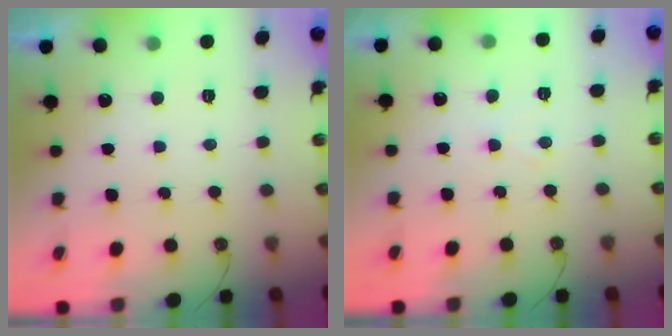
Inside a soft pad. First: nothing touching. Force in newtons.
{"total": 3.7, "press": 3.7, "slide": 0.5}